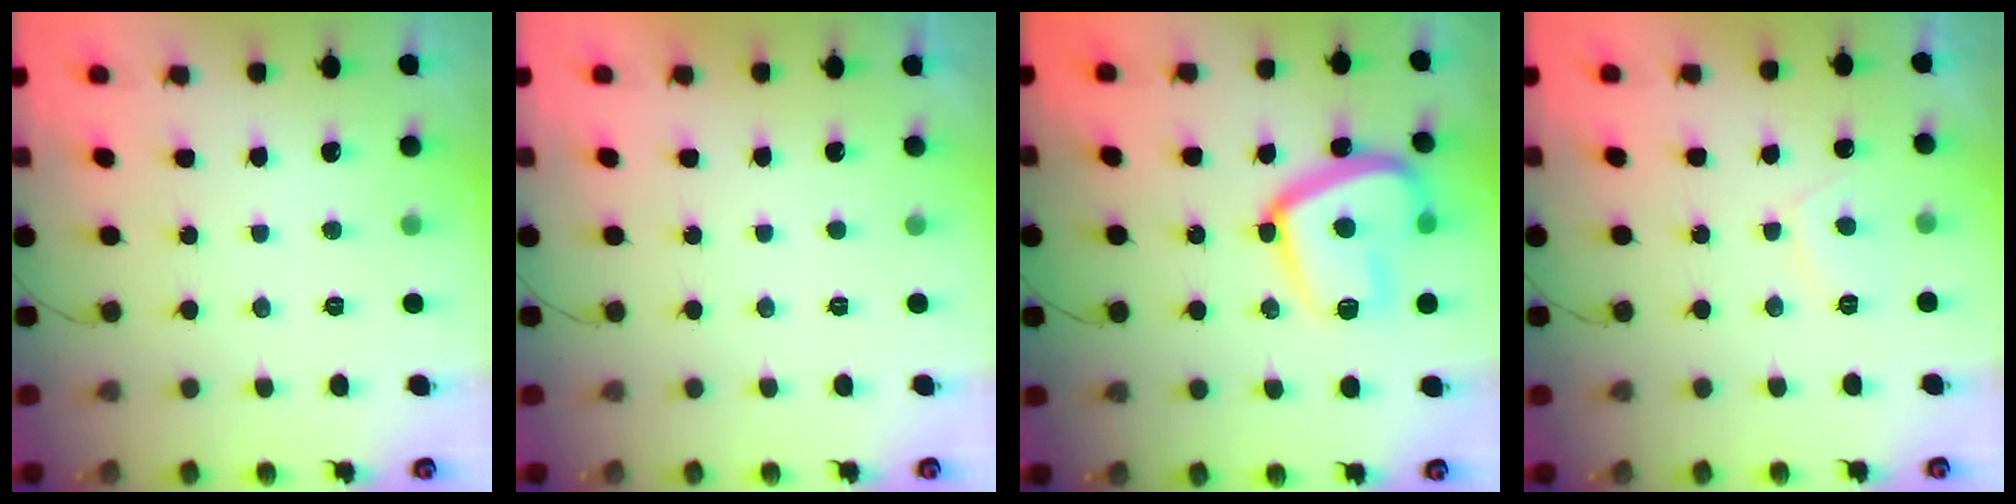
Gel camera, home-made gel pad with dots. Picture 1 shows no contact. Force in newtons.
{"total": 2.3, "press": 2.3, "slide": 0.4}
{"total": 16.9, "press": 16.8, "slide": 1.7}
{"total": 2.8, "press": 2.7, "slide": 0.6}